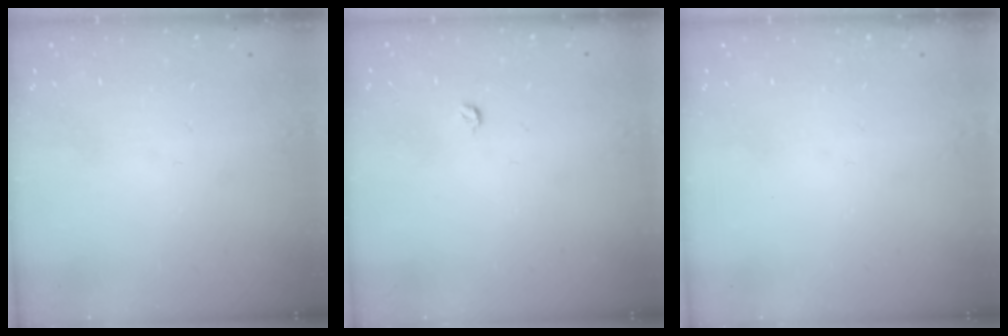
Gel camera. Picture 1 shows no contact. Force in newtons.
{"total": 3.2, "press": 3.2, "slide": 0.4}
{"total": 0.0}